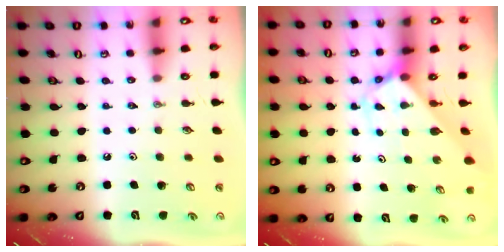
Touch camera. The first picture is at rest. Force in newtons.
{"total": 2.7, "press": 2.7, "slide": 0.2}